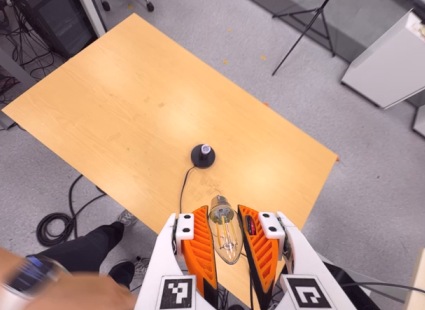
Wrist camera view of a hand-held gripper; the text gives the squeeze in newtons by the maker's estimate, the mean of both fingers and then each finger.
{"total": 19.1, "left": 21.1, "right": 17.2}